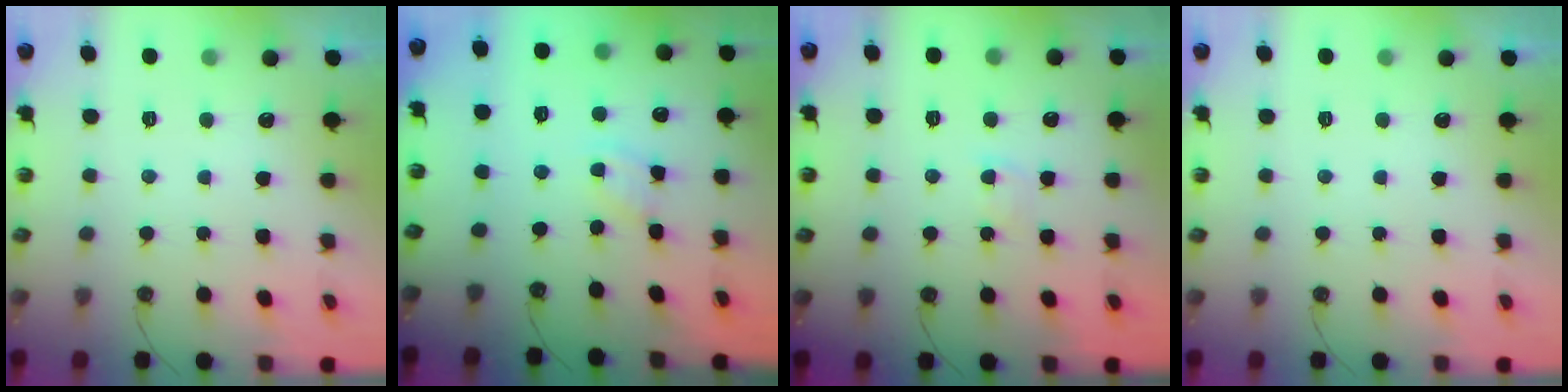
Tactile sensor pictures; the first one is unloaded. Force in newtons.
{"total": 2.1, "press": 2.1, "slide": 0.4}
{"total": 1.9, "press": 1.9, "slide": 0.3}
{"total": 0.0}